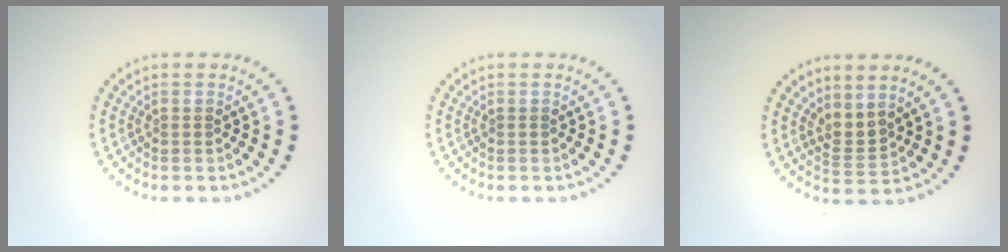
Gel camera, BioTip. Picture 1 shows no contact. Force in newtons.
{"total": 0.0}
{"total": 2.0, "press": 1.4, "slide": 1.3}